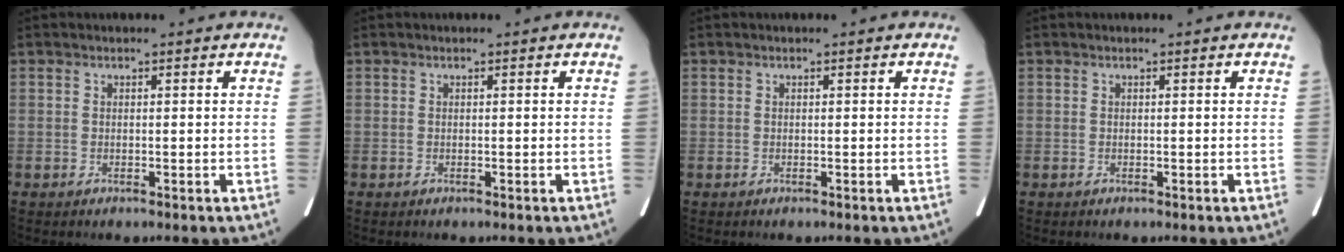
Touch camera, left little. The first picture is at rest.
{"total": 0.0}
{"total": 0.0}
{"total": 0.0}